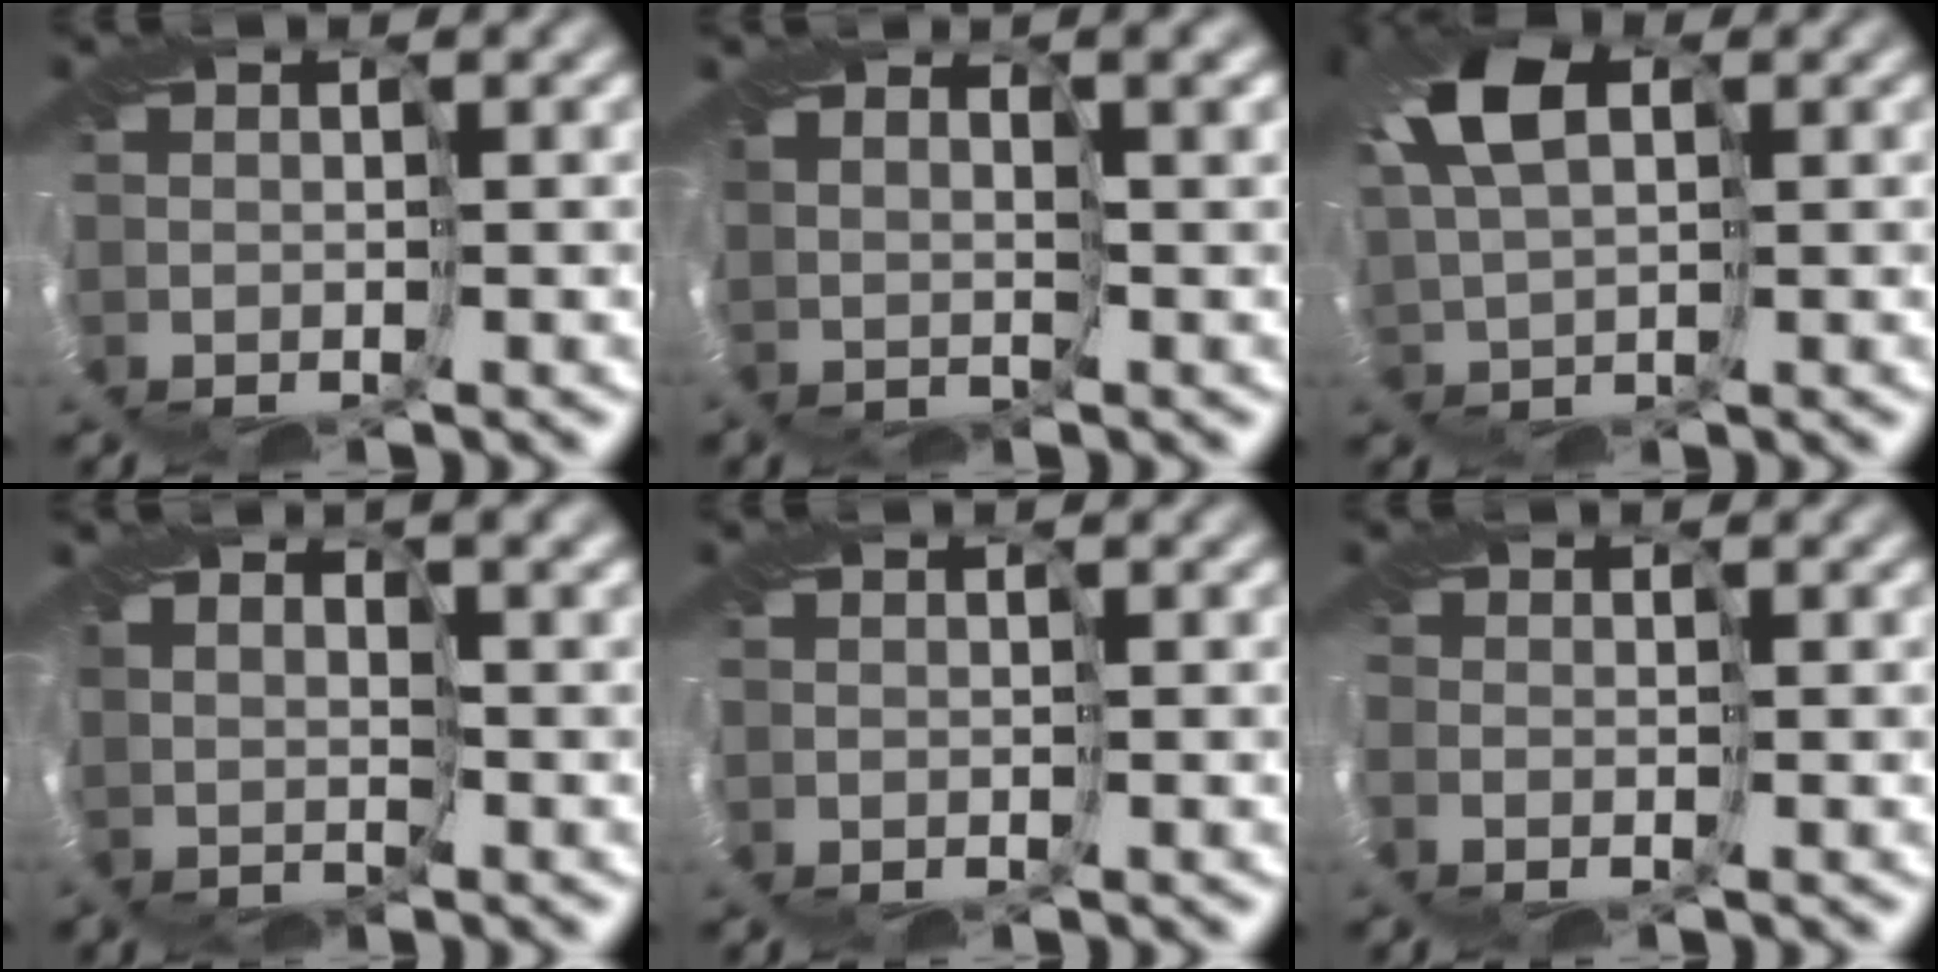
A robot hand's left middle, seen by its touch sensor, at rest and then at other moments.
{"total": 3.1, "force": [2.8, 0.7, 1.0], "torque": [-0.020, 0.010, 0.056]}
{"total": 6.2, "force": [2.8, 3.3, 4.4], "torque": [-0.117, 0.025, 0.046]}
{"total": 2.7, "force": [2.4, 0.8, 0.9], "torque": [-0.018, 0.009, 0.048]}
{"total": 0.8, "force": [-0.4, 0.8, 0.2], "torque": [-0.006, -0.004, -0.005]}
{"total": 1.2, "force": [-0.7, 0.9, 0.4], "torque": [-0.012, -0.004, -0.008]}